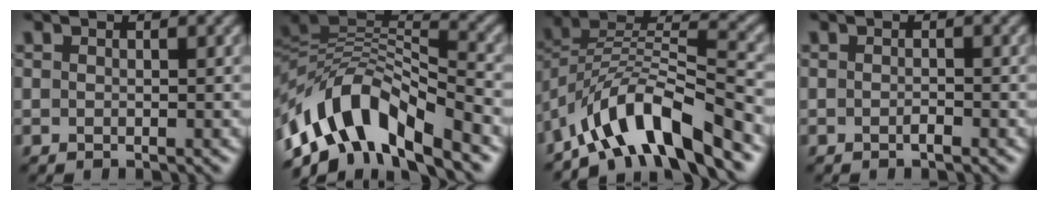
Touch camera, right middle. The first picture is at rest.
{"total": 10.0, "force": [-5.5, 4.3, 7.1], "torque": [-0.117, 0.017, -0.111]}
{"total": 10.0, "force": [-7.0, 2.7, 6.6], "torque": [-0.106, 0.008, -0.135]}
{"total": 0.7, "force": [-0.4, 0.1, 0.5], "torque": [-0.010, 0.001, -0.008]}